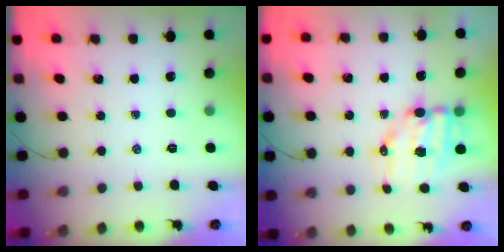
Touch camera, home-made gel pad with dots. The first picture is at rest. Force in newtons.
{"total": 8.6, "press": 8.4, "slide": 1.9}